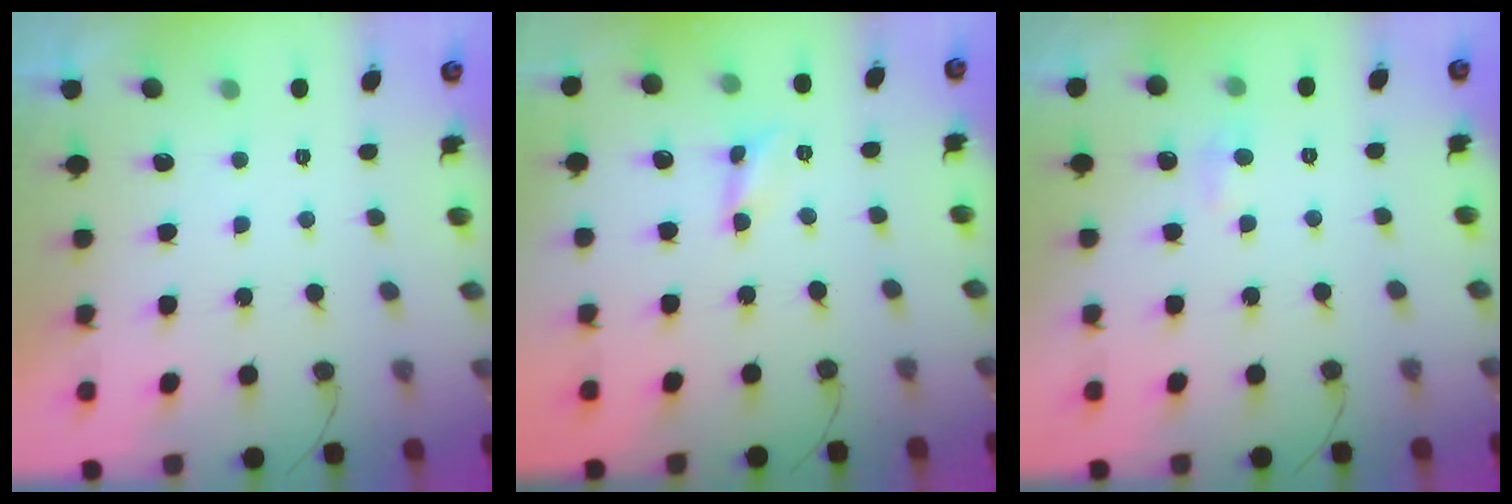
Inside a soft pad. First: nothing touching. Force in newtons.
{"total": 2.6, "press": 2.6, "slide": 0.2}
{"total": 5.7, "press": 5.6, "slide": 0.9}